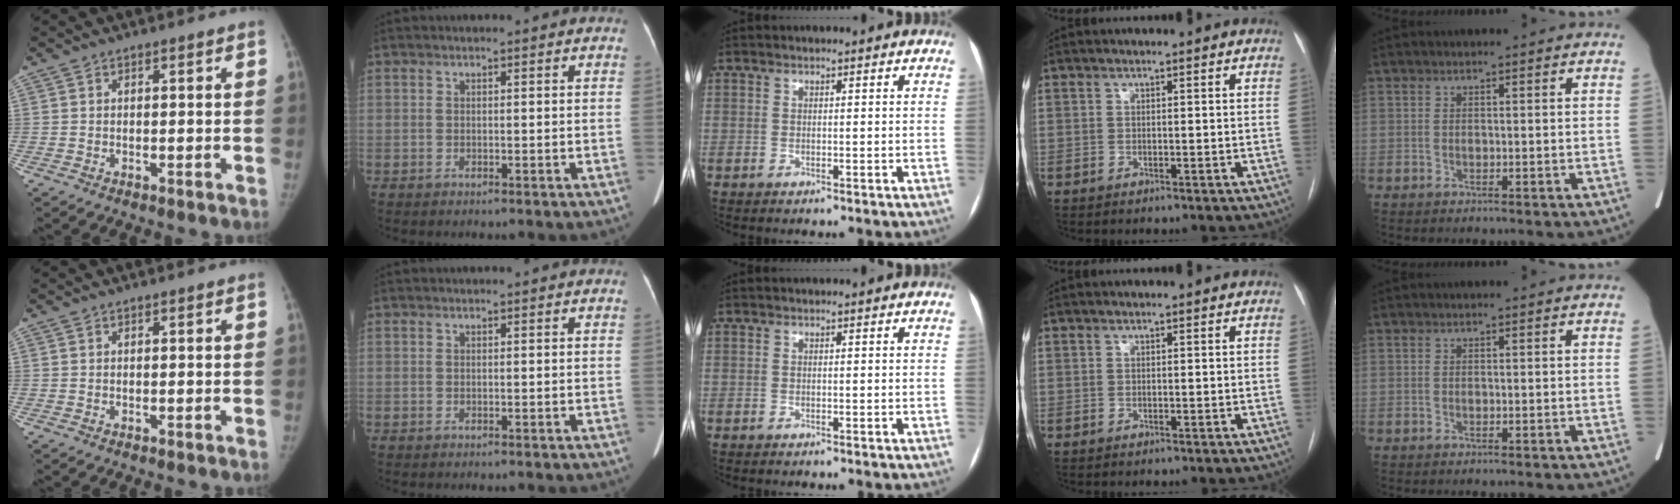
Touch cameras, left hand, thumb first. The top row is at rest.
{}